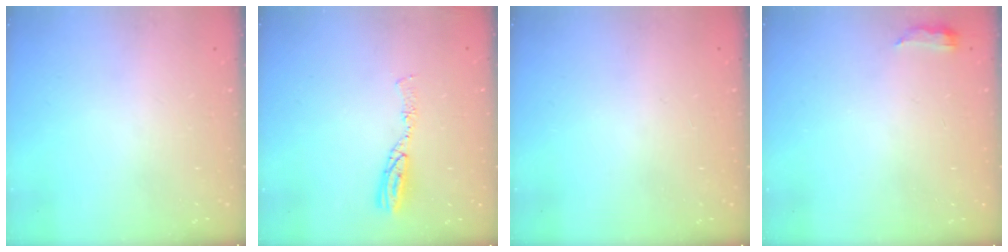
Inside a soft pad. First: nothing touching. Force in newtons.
{"total": 6.6, "press": 6.5, "slide": 0.7}
{"total": 0.0}
{"total": 4.0, "press": 3.7, "slide": 1.3}